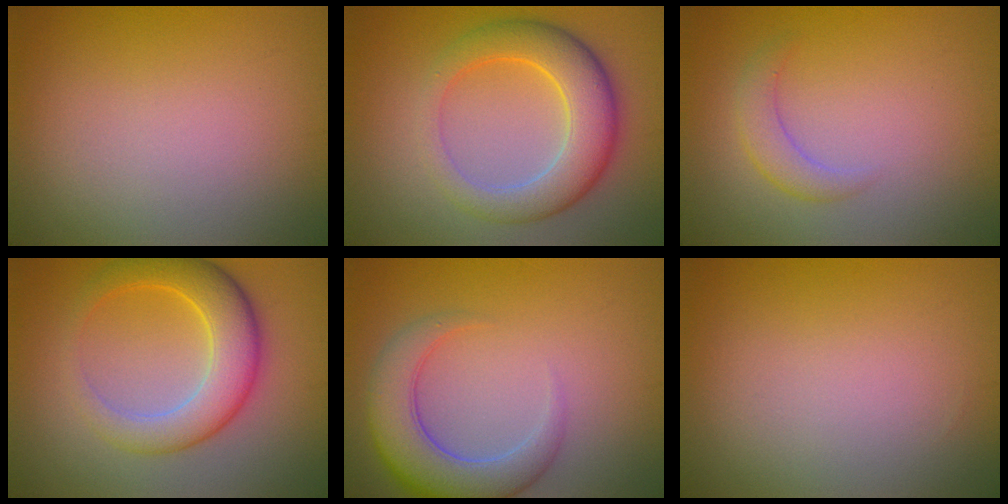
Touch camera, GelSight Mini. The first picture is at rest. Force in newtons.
{"total": 6.6, "press": 6.6, "slide": 0.3}
{"total": 2.0, "press": 2.0, "slide": 0.1}
{"total": 6.1, "press": 6.1, "slide": 0.0}
{"total": 6.0, "press": 6.0, "slide": 0.5}
{"total": 0.0}